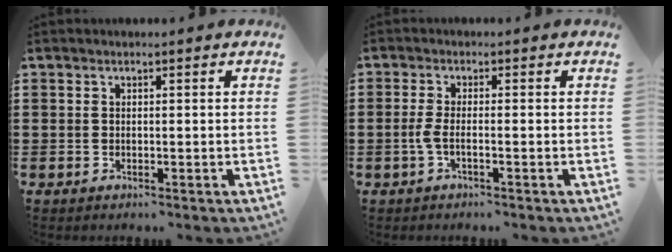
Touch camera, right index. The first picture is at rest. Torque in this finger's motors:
{"motor_torque": [0.80, 0.13, 0.19, 0.08]}